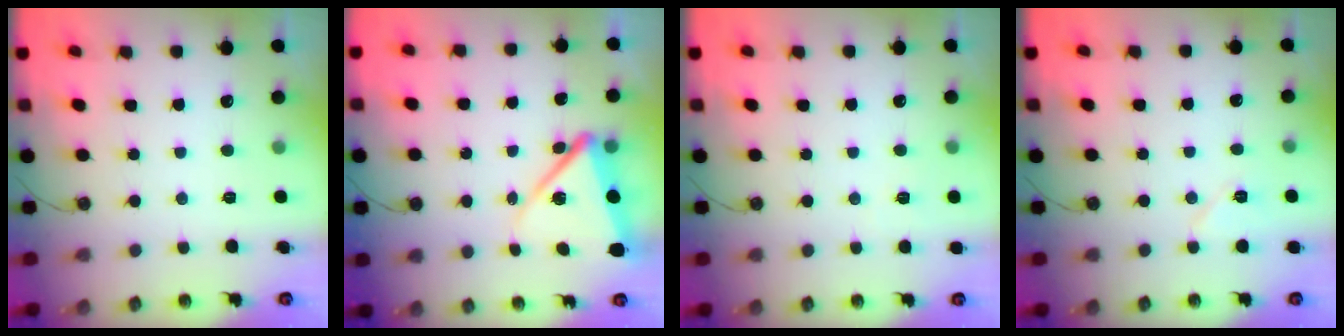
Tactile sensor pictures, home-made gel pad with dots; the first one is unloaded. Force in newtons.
{"total": 10.6, "press": 10.5, "slide": 2.0}
{"total": 3.4, "press": 2.3, "slide": 2.5}
{"total": 5.7, "press": 4.3, "slide": 3.7}